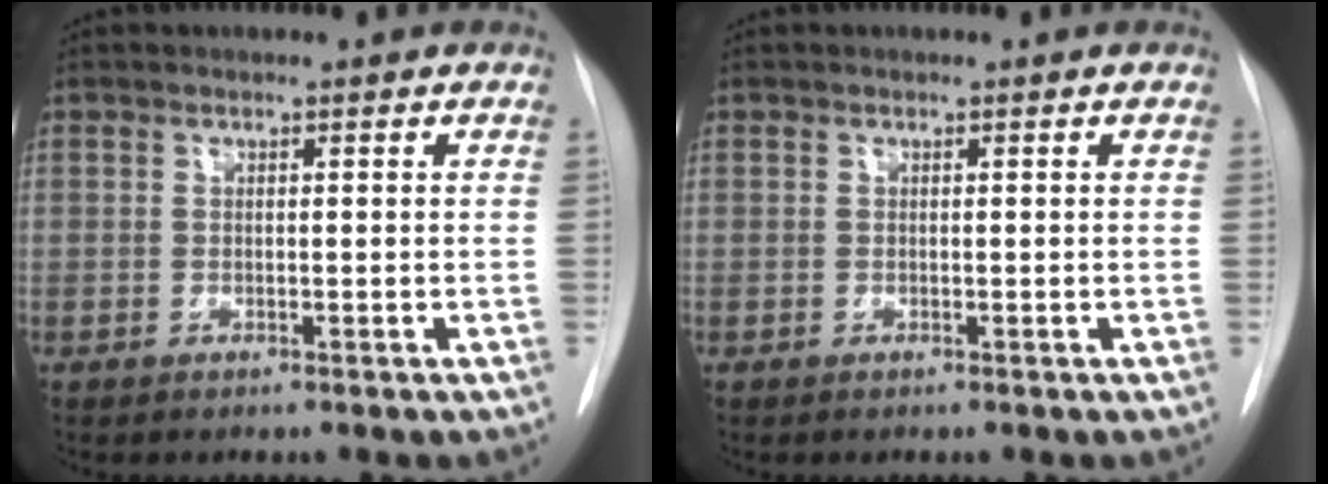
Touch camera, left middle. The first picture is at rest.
{"total": 0.0}